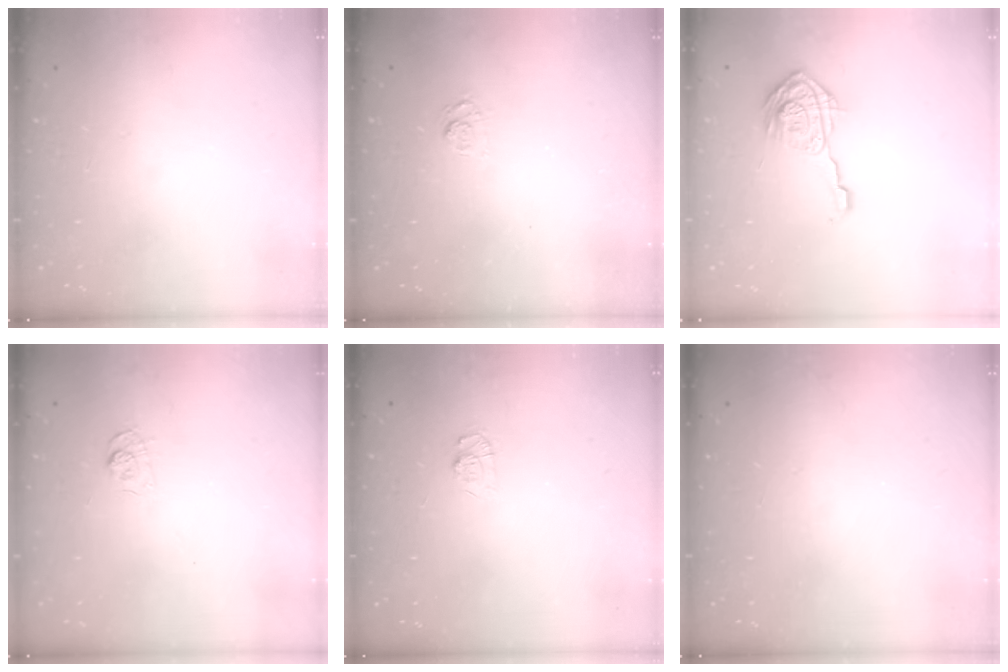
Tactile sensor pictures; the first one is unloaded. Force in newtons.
{"total": 2.4, "press": 2.0, "slide": 1.3}
{"total": 13.1, "press": 13.1, "slide": 0.3}
{"total": 3.8, "press": 3.4, "slide": 1.6}
{"total": 6.2, "press": 6.1, "slide": 0.7}
{"total": 0.0}